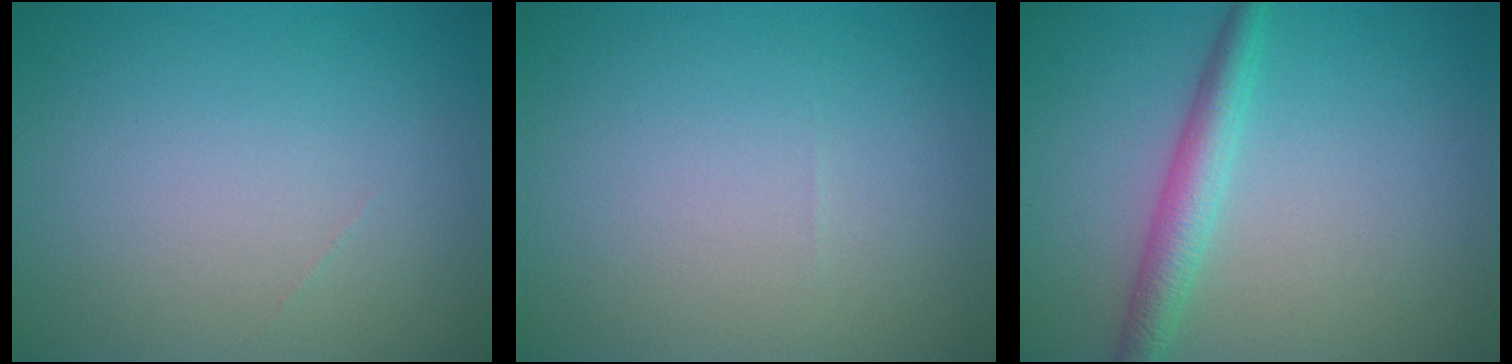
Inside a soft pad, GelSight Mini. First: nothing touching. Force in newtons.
{"total": 0.0}
{"total": 3.1, "press": 3.1, "slide": 0.1}